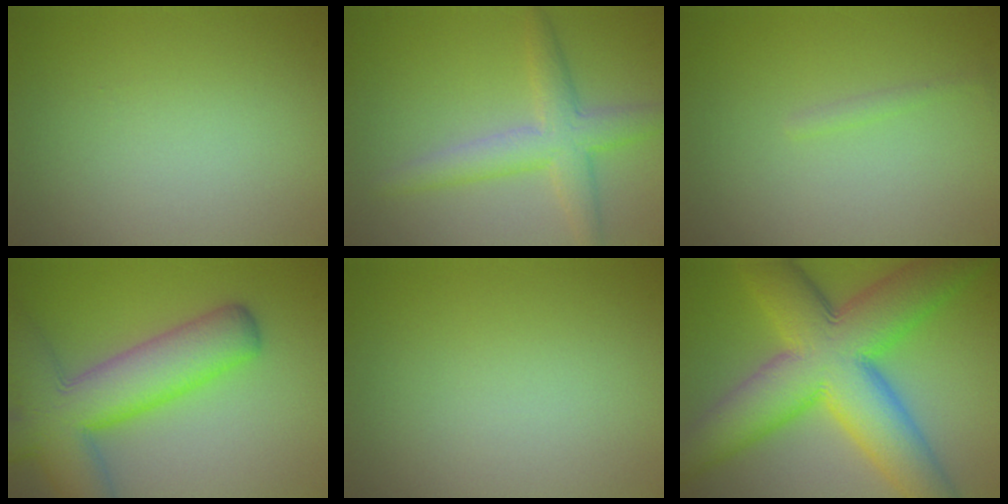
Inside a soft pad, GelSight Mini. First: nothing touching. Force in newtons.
{"total": 4.3, "press": 4.3, "slide": 0.1}
{"total": 0.6, "press": 0.6, "slide": 0.0}
{"total": 10.0, "press": 10.0, "slide": 0.6}
{"total": 0.0}
{"total": 14.2, "press": 14.2, "slide": 0.2}